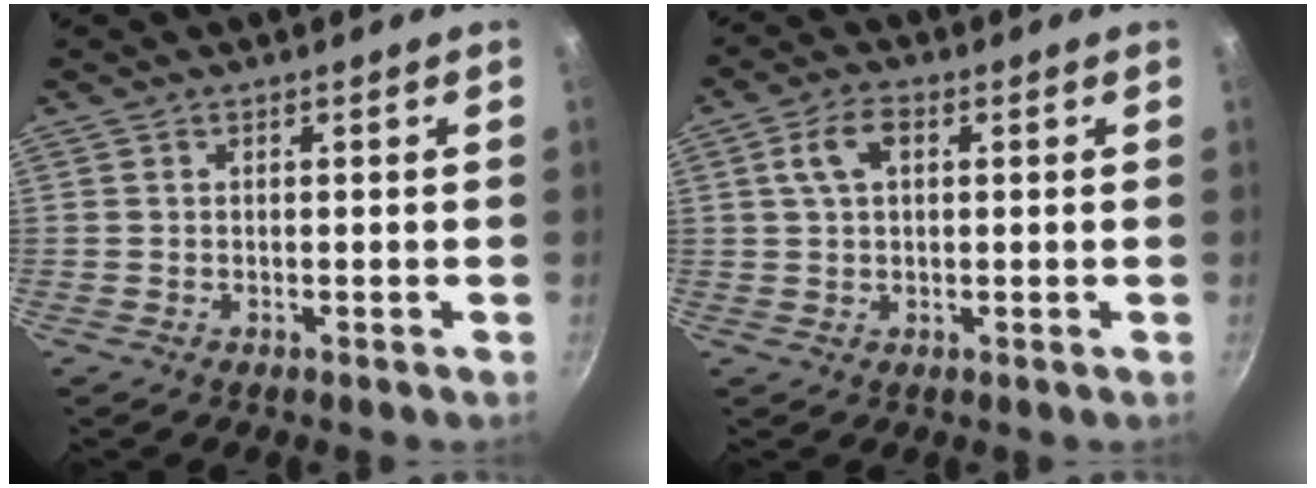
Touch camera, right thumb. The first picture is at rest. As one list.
[{"total": 5.7, "force": [1.5, 3.3, 4.4], "torque": [-0.077, 0.012, 0.024]}]